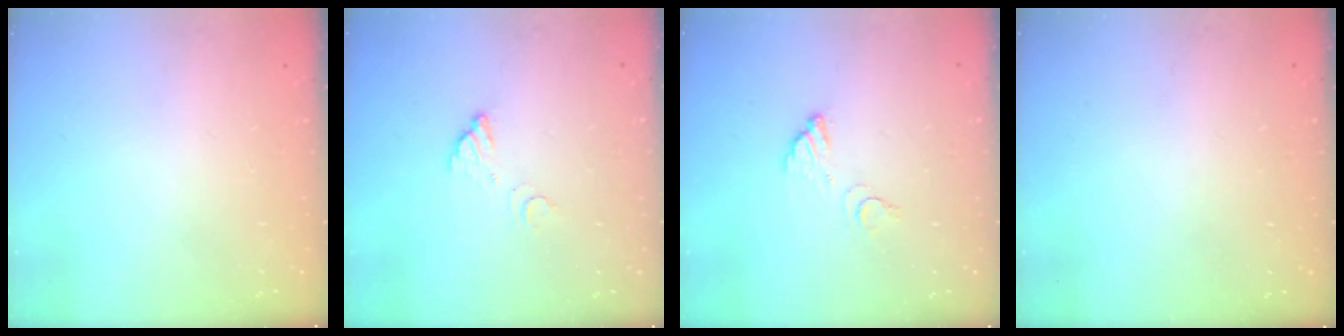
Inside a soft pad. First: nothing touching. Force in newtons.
{"total": 3.5, "press": 3.5, "slide": 0.2}
{"total": 3.7, "press": 3.7, "slide": 0.2}
{"total": 3.2, "press": 3.2, "slide": 0.1}